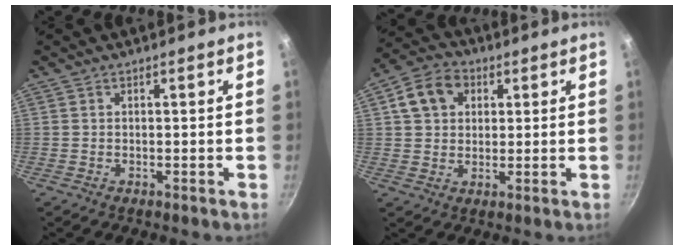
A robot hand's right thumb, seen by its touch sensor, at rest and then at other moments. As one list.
[{"total": 8.7, "force": [2.7, 6.9, 4.6], "torque": [-0.058, 0.012, 0.035]}]